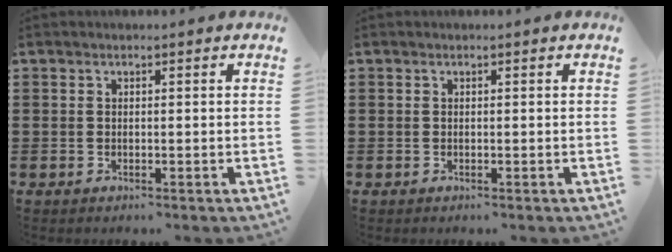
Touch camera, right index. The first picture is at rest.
{"total": 0.0}